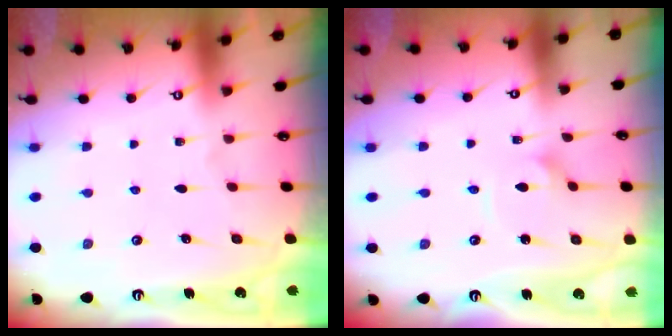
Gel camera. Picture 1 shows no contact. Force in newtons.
{"total": 1.7, "press": 1.7, "slide": 0.2}